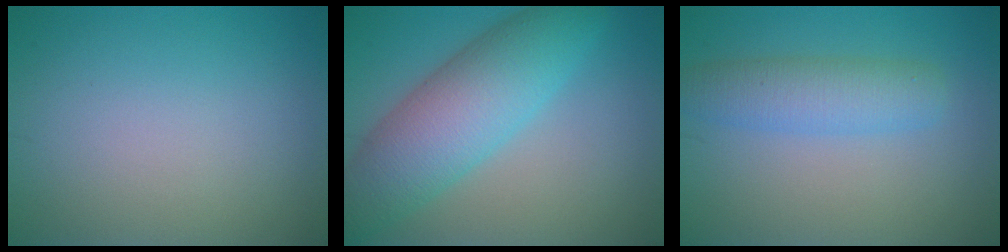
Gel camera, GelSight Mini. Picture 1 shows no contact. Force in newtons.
{"total": 8.0, "press": 8.0, "slide": 0.2}
{"total": 3.7, "press": 3.7, "slide": 0.1}